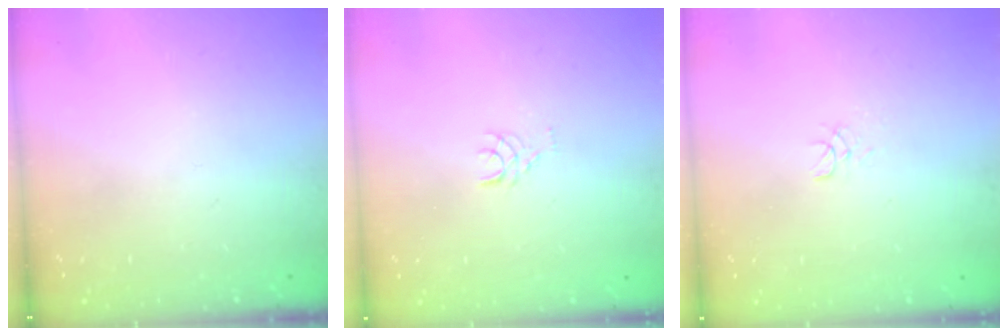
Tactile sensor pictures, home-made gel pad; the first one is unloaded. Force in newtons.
{"total": 3.6, "press": 3.6, "slide": 0.3}
{"total": 3.0, "press": 3.0, "slide": 0.2}